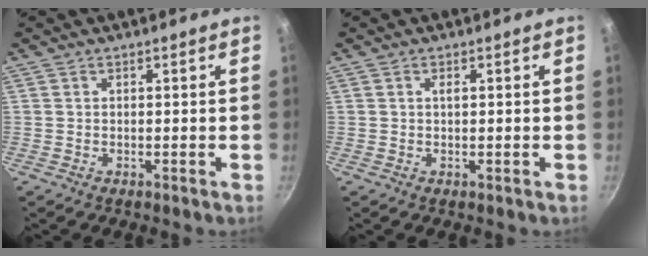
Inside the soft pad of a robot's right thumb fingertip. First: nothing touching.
{"total": 1.1, "force": [0.2, 0.2, 1.0], "torque": [-0.018, 0.000, 0.001]}